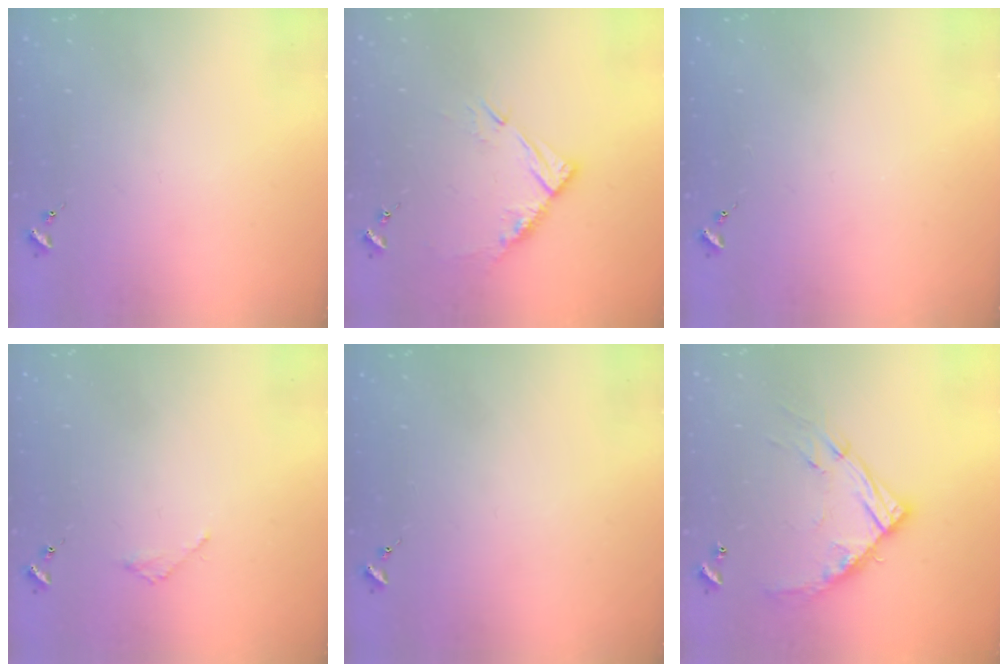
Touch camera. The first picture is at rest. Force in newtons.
{"total": 10.2, "press": 10.1, "slide": 0.9}
{"total": 0.0}
{"total": 2.1, "press": 2.1, "slide": 0.2}
{"total": 0.0}
{"total": 13.8, "press": 13.8, "slide": 1.0}